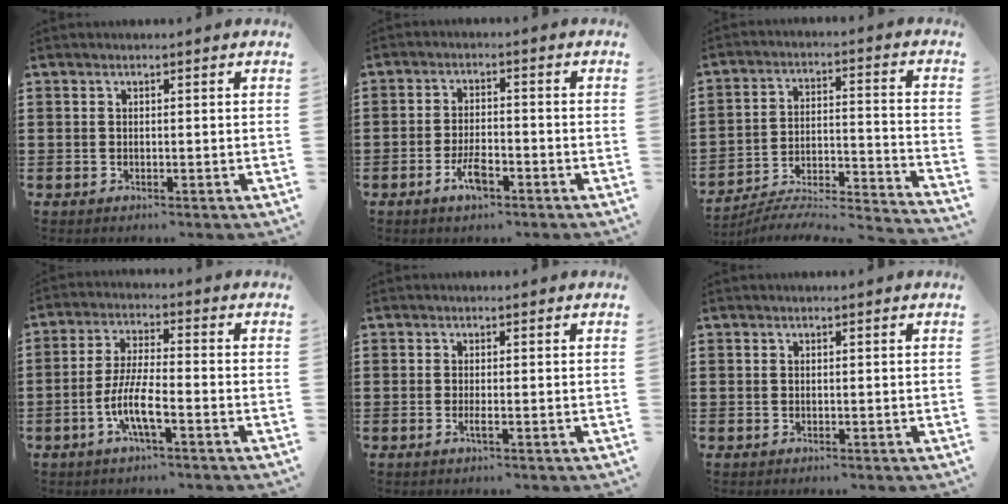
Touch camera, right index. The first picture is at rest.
{"total": 4.7, "force": [-2.5, 1.8, 3.6], "torque": [-0.080, 0.002, -0.050]}
{"total": 4.9, "force": [-4.6, 0.6, 1.7], "torque": [-0.030, -0.011, -0.093]}
{"total": 7.1, "force": [-3.1, 1.3, 6.2], "torque": [-0.143, -0.012, -0.065]}
{"total": 1.3, "force": [-0.5, 0.0, 1.2], "torque": [-0.028, -0.007, -0.011]}
{"total": 0.0}